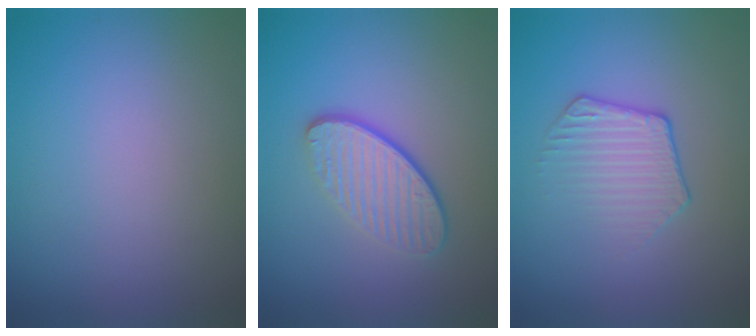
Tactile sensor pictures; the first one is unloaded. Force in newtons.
{"total": 4.0, "press": 3.0, "slide": 2.7}
{"total": 2.3, "press": 1.8, "slide": 1.4}